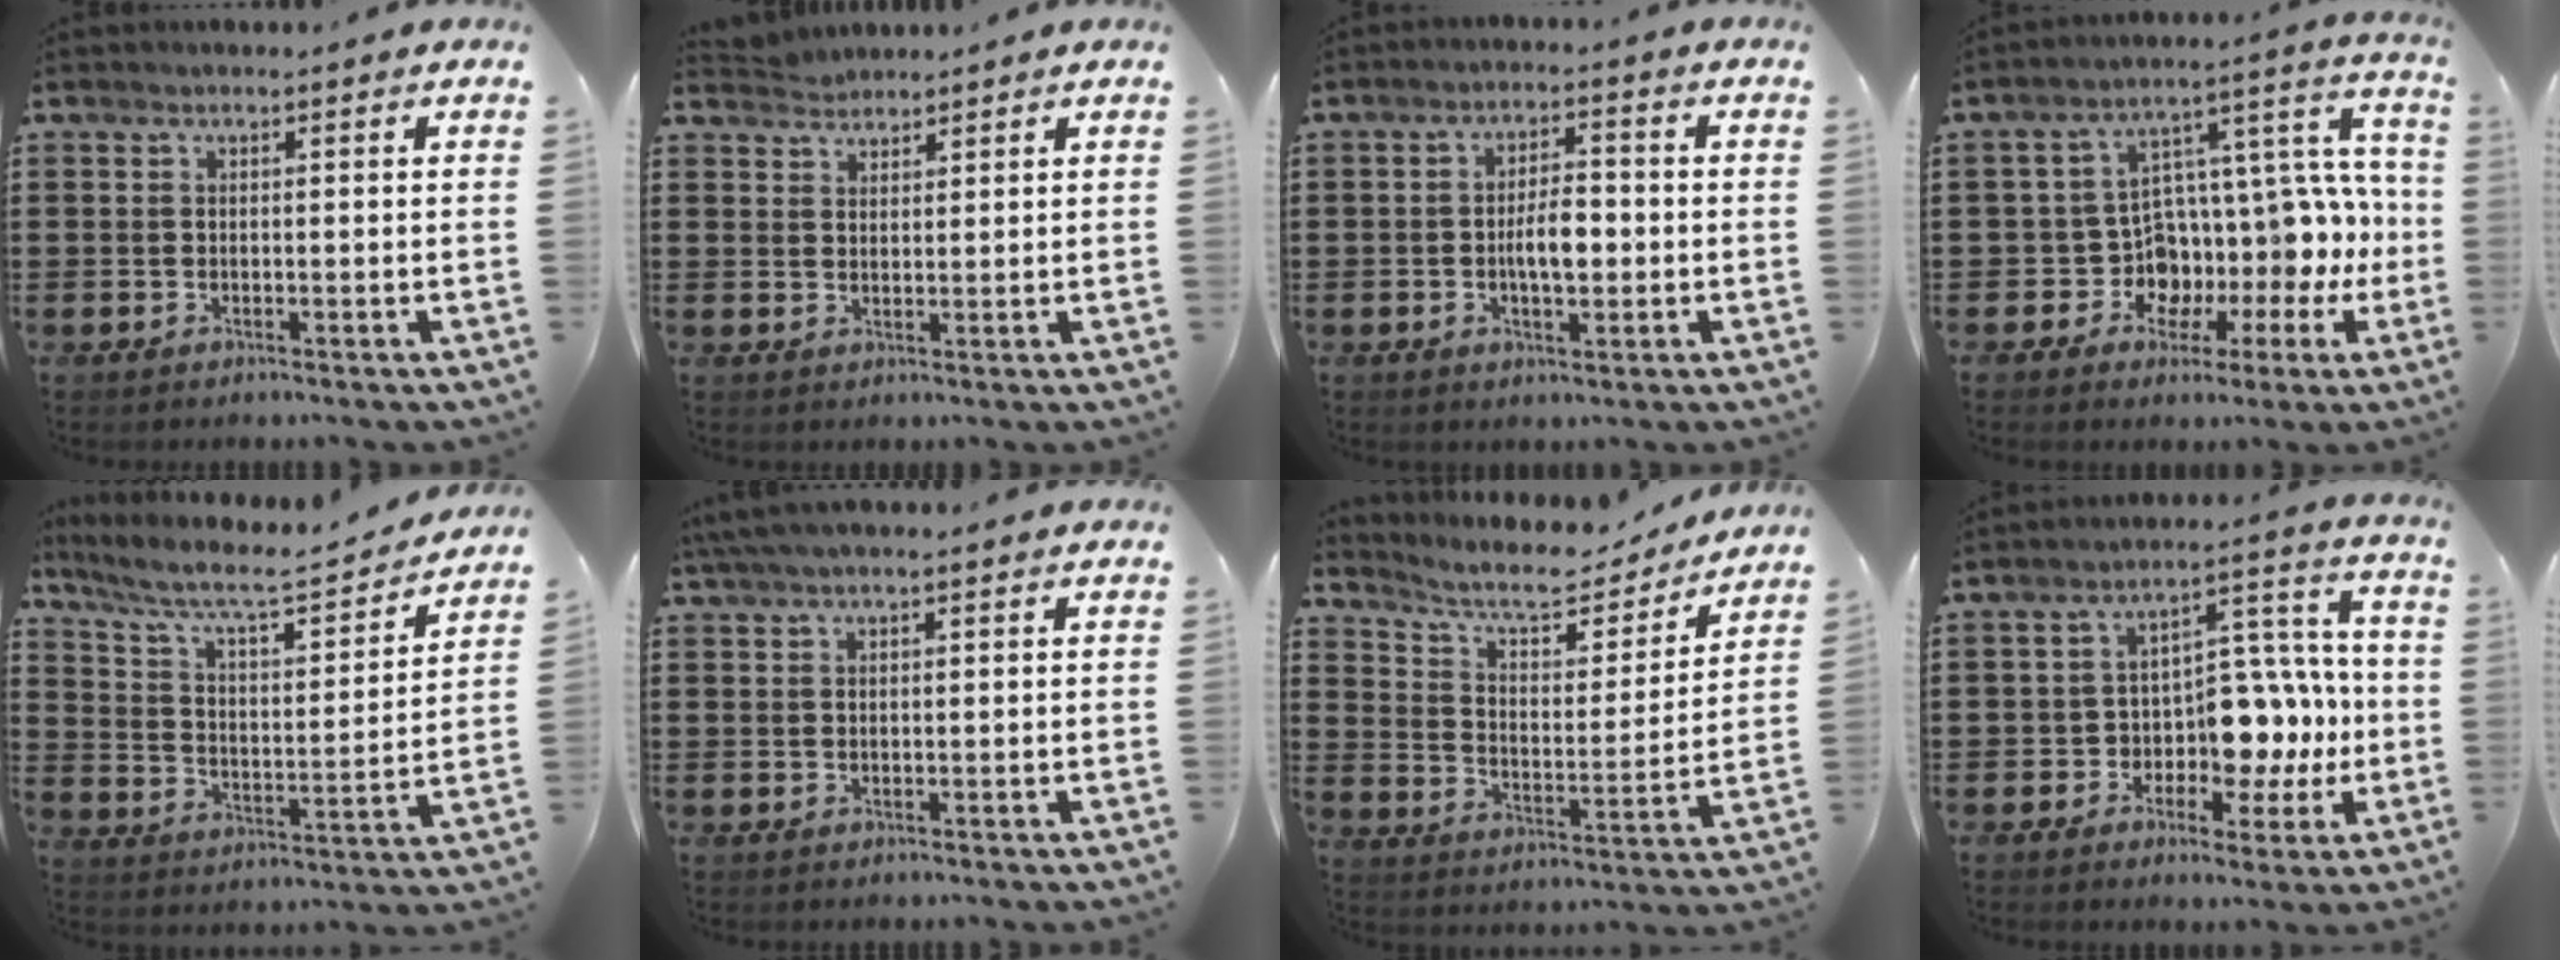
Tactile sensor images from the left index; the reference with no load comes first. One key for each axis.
{"total": 2.2, "fx": 2.2, "fy": 0.2, "fz": -0.4, "tx": 0.000, "ty": -0.001, "tz": 0.044}
{"total": 5.1, "fx": -0.6, "fy": 2.0, "fz": 4.6, "tx": -0.084, "ty": 0.000, "tz": -0.018}
{"total": 7.6, "fx": 1.2, "fy": 6.2, "fz": 4.2, "tx": -0.094, "ty": -0.059, "tz": 0.024}
{"total": 6.6, "fx": 5.5, "fy": 0.8, "fz": 3.6, "tx": -0.095, "ty": -0.040, "tz": 0.086}
{"total": 2.6, "fx": 2.0, "fy": 0.3, "fz": 1.7, "tx": -0.037, "ty": 0.002, "tz": 0.038}
{"total": 7.2, "fx": 6.3, "fy": 2.0, "fz": 2.8, "tx": -0.076, "ty": -0.041, "tz": 0.106}
{"total": 8.3, "fx": -0.8, "fy": 6.7, "fz": 4.8, "tx": -0.085, "ty": 0.000, "tz": -0.009}